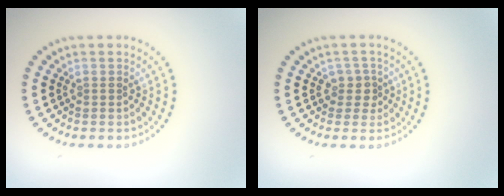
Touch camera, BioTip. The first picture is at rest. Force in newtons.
{"total": 1.8, "press": 1.4, "slide": 1.1}